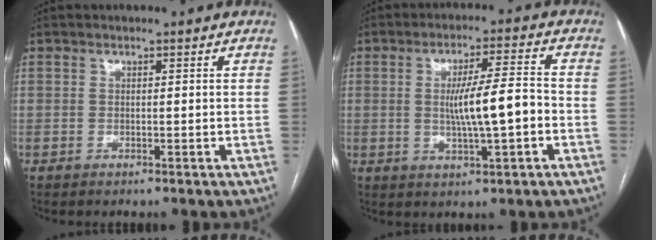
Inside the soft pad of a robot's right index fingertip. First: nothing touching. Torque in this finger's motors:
{"motor_torque": [1.05, -0.46, 0.69, 0.15]}